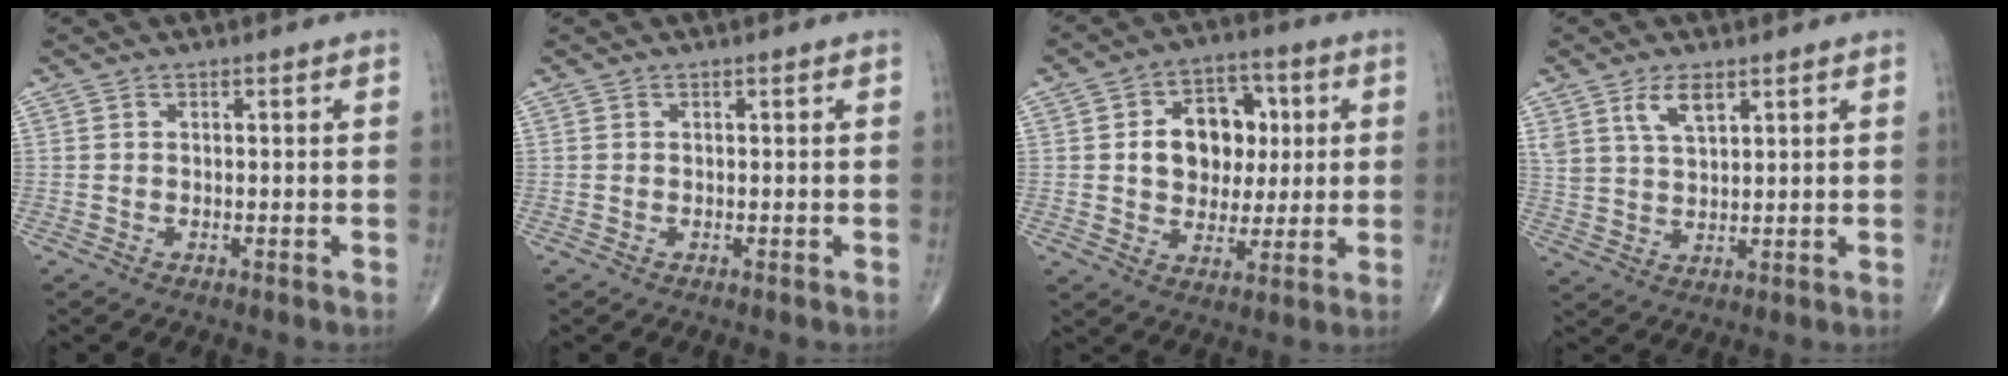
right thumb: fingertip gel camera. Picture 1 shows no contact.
{"total": 0.0}
{"total": 11.3, "force": [1.6, 8.5, 7.2], "torque": [-0.058, 0.010, 0.023]}
{"total": 5.7, "force": [3.3, 2.5, 3.9], "torque": [-0.069, -0.016, 0.068]}